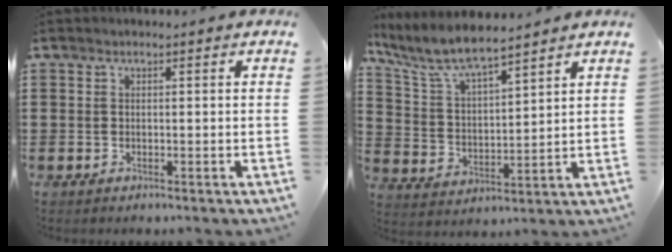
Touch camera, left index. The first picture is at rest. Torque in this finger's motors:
{"motor_torque": [1.10, -1.04, 0.20, 0.09]}